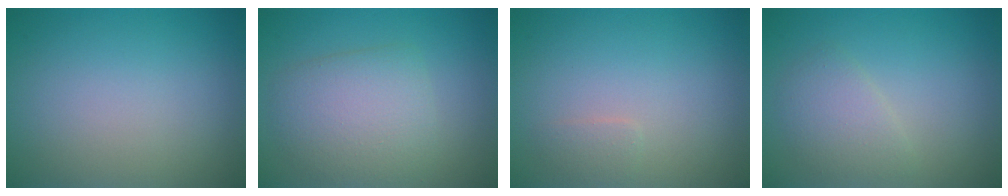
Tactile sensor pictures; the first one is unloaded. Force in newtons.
{"total": 4.8, "press": 4.7, "slide": 0.3}
{"total": 0.9, "press": 0.9, "slide": 0.0}
{"total": 2.4, "press": 2.4, "slide": 0.2}